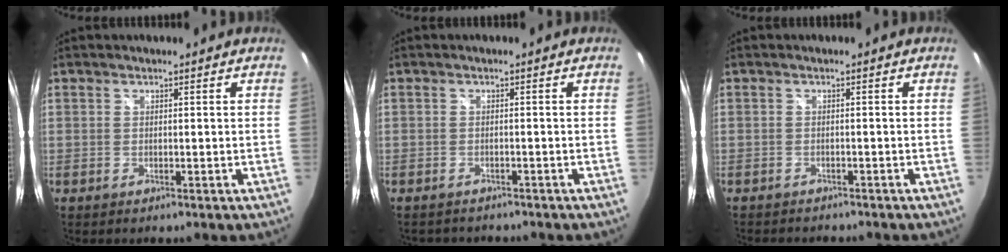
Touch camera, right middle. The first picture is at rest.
{"total": 3.3, "force": [-3.1, 1.1, 0.7], "torque": [-0.019, -0.009, -0.045]}
{"total": 3.8, "force": [-3.5, 0.9, 1.0], "torque": [-0.026, -0.011, -0.051]}